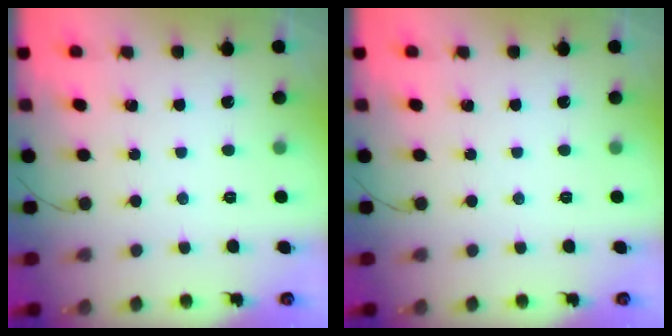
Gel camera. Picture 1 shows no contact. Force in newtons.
{"total": 0.0}